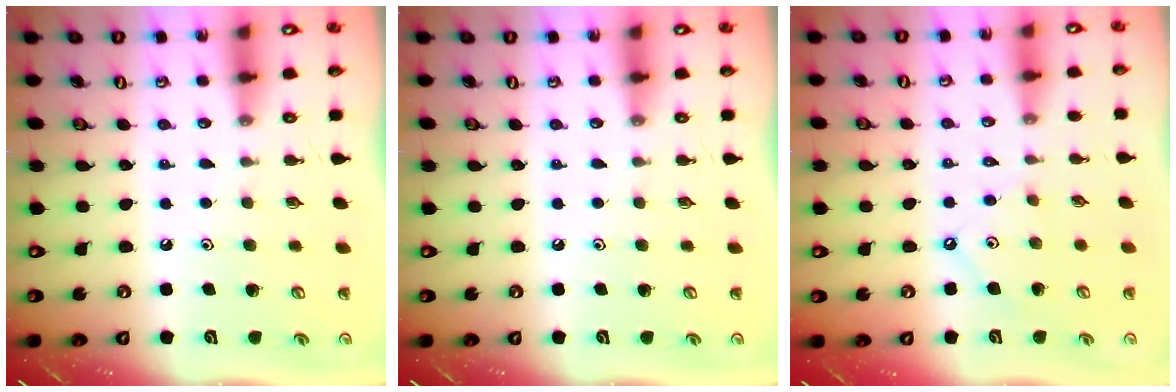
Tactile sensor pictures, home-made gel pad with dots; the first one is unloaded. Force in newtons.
{"total": 0.0}
{"total": 2.5, "press": 2.5, "slide": 0.4}